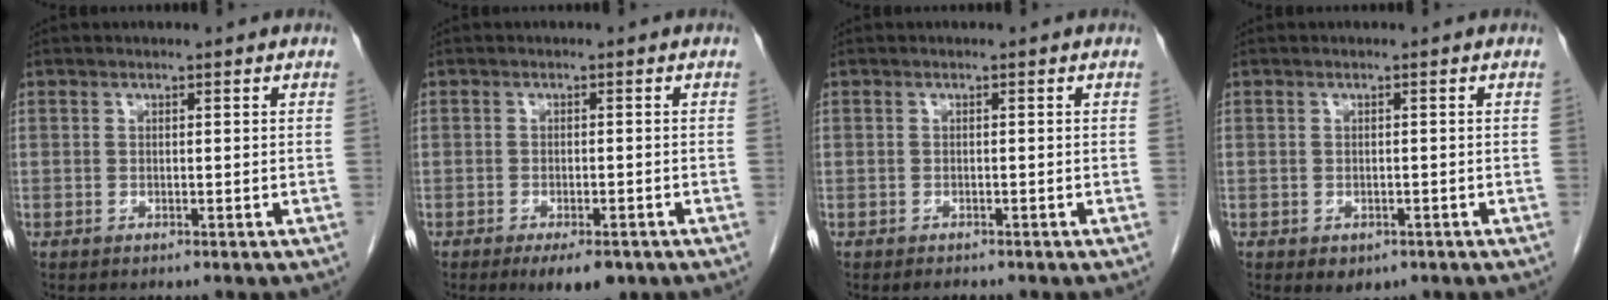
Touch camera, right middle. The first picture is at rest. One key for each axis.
{"total": 5.2, "fx": -3.4, "fy": 1.8, "fz": 3.5, "tx": -0.046, "ty": -0.005, "tz": -0.045}
{"total": 1.1, "fx": -0.9, "fy": 0.4, "fz": 0.3, "tx": -0.007, "ty": -0.001, "tz": -0.010}
{"total": 2.4, "fx": -1.2, "fy": 1.6, "fz": 1.3, "tx": -0.010, "ty": 0.000, "tz": -0.004}